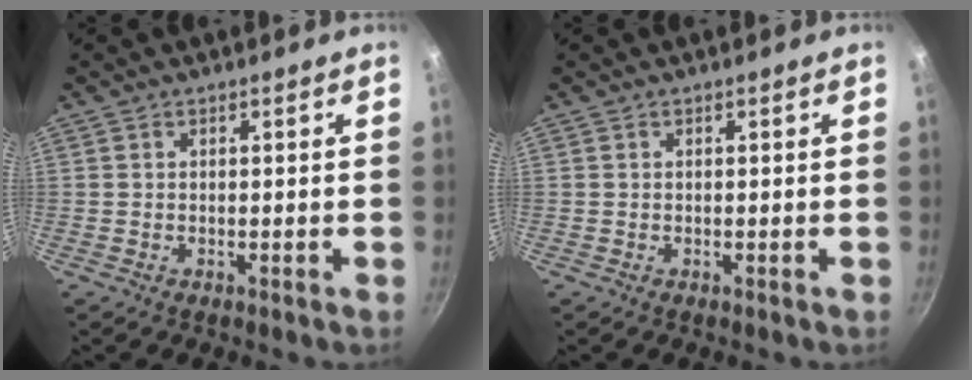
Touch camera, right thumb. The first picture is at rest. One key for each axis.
{"total": 0.0}